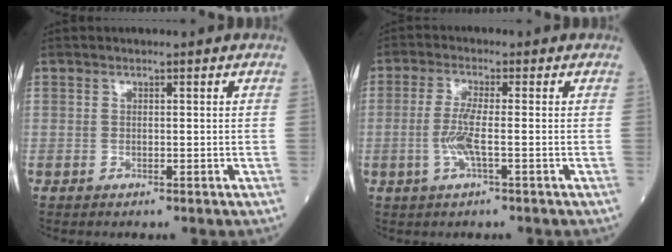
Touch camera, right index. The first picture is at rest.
{"total": 4.5, "force": [-1.0, 0.2, 4.4], "torque": [-0.100, -0.006, -0.024]}